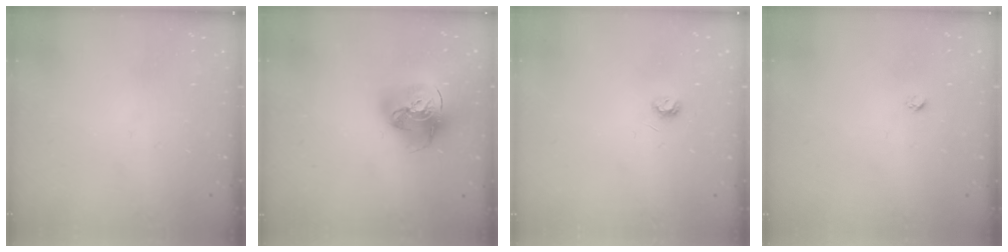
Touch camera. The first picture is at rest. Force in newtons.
{"total": 17.6, "press": 17.5, "slide": 1.7}
{"total": 4.2, "press": 4.2, "slide": 0.6}
{"total": 1.9, "press": 1.9, "slide": 0.1}